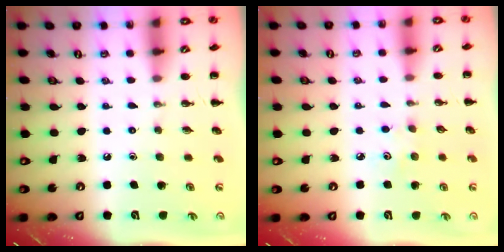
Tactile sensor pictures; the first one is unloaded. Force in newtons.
{"total": 2.9, "press": 2.8, "slide": 0.8}